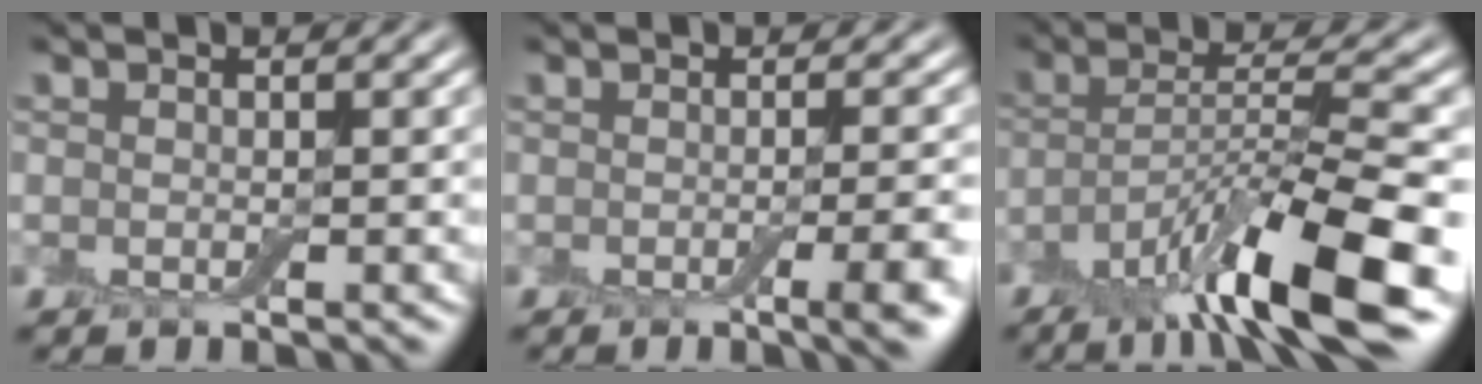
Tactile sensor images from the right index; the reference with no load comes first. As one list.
[{"total": 4.7, "force": [-1.5, 1.4, 4.2], "torque": [-0.045, -0.003, -0.018]}, {"total": 10.9, "force": [-6.2, 2.1, 8.7], "torque": [-0.133, 0.009, -0.111]}]